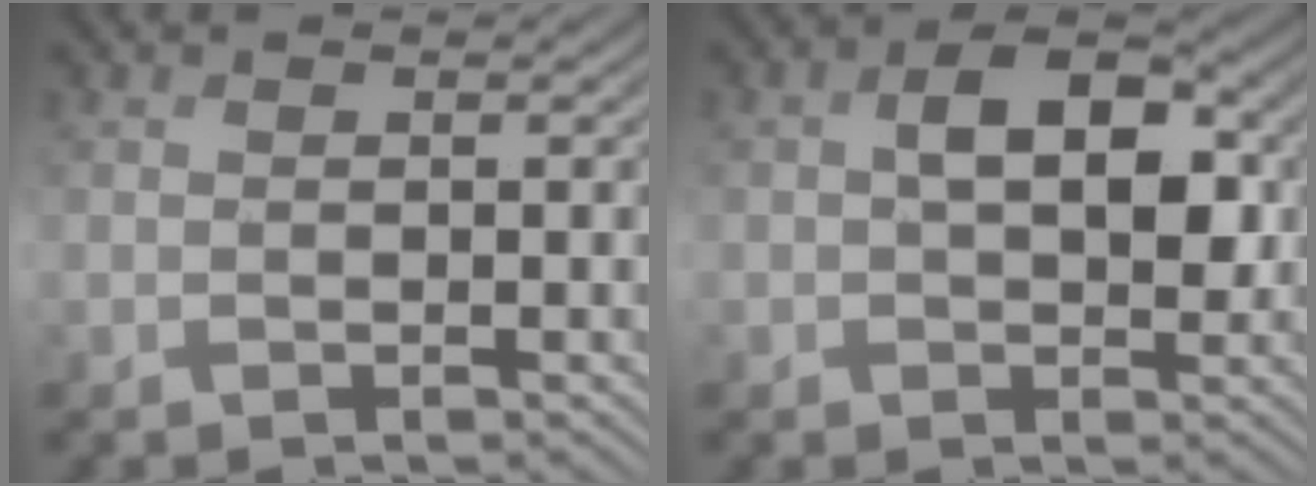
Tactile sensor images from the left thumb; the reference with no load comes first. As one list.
[{"total": 6.5, "force": [0.7, 4.2, 4.9], "torque": [-0.079, 0.008, 0.006]}]